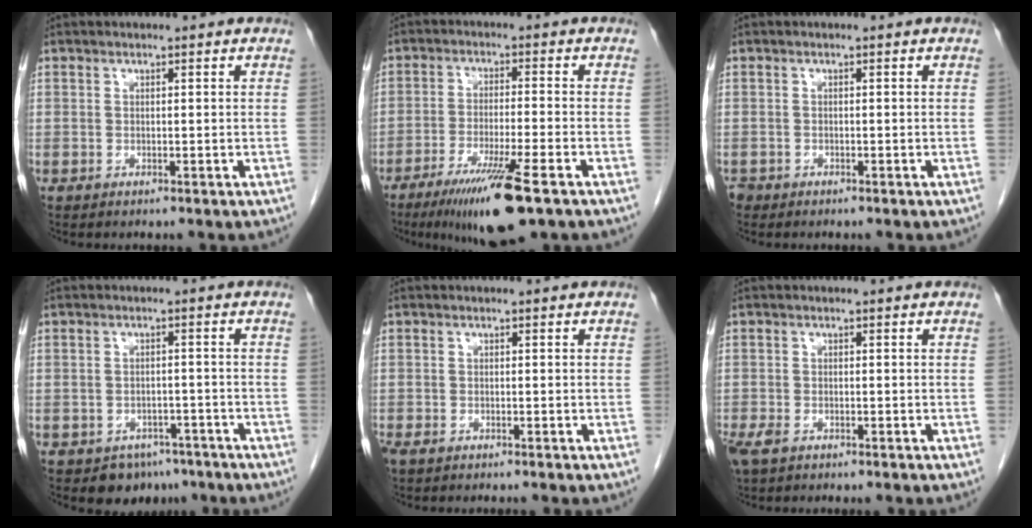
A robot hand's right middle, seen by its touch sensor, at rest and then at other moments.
{"total": 11.3, "force": [-6.8, 0.3, 9.0], "torque": [-0.162, -0.034, -0.113]}
{"total": 1.2, "force": [-1.0, 0.8, 0.1], "torque": [-0.007, 0.001, -0.017]}
{"total": 5.1, "force": [-3.9, 3.2, 0.9], "torque": [-0.003, 0.008, -0.052]}
{"total": 2.2, "force": [-1.7, 0.7, 1.1], "torque": [-0.024, -0.005, -0.025]}
{"total": 3.7, "force": [-2.5, 1.7, 2.1], "torque": [-0.049, -0.008, -0.039]}